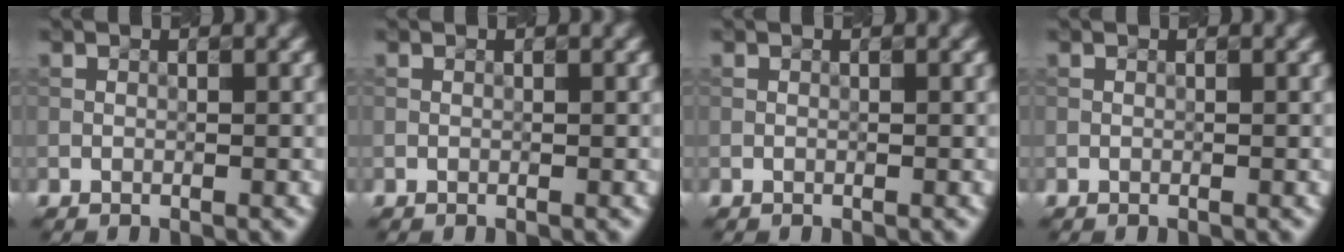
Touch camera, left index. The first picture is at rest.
{"total": 0.0}
{"total": 0.0}
{"total": 0.0}